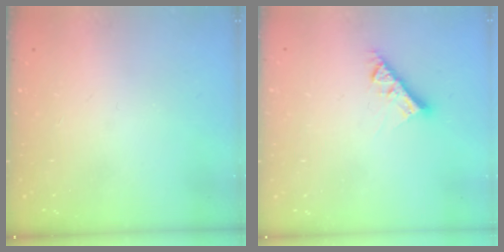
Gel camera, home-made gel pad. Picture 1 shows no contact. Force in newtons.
{"total": 7.7, "press": 7.7, "slide": 0.3}